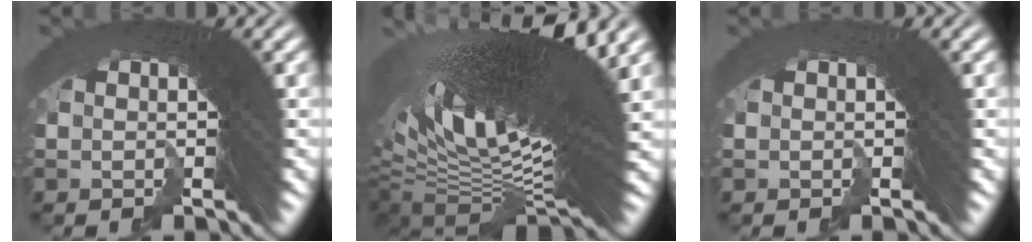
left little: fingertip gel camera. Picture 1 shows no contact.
{"total": 21.0, "force": [2.3, 7.3, 19.5], "torque": [-0.324, -0.013, 0.061]}
{"total": 0.6, "force": [-0.2, -0.1, -0.5], "torque": [0.006, -0.002, -0.003]}